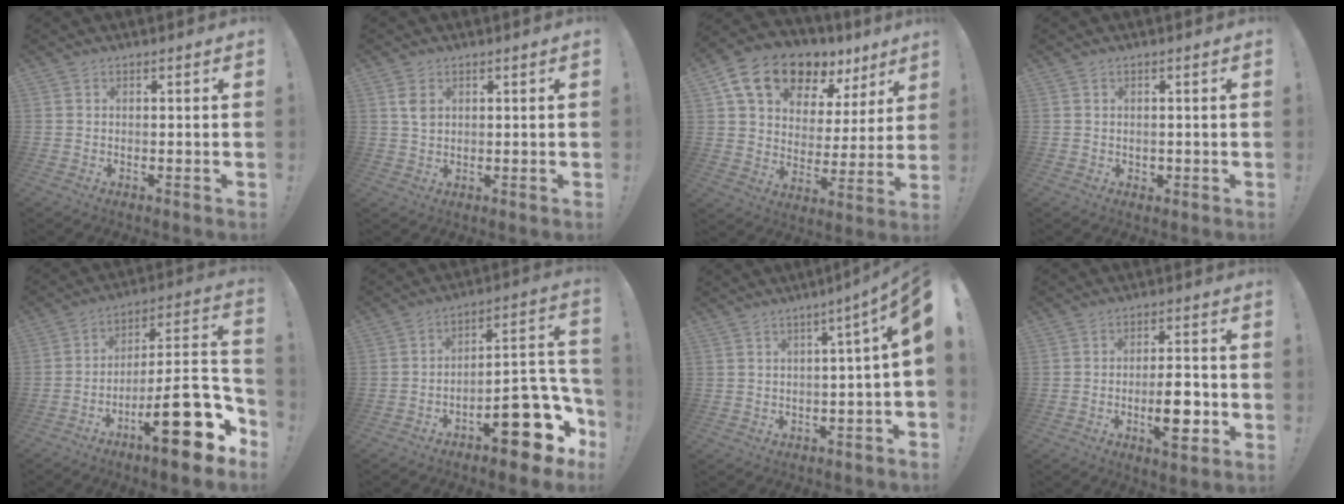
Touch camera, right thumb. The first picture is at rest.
{"total": 3.6, "force": [1.4, 2.3, 2.3], "torque": [-0.037, 0.003, 0.025]}
{"total": 16.1, "force": [11.2, 8.8, 7.4], "torque": [-0.123, -0.071, 0.205]}
{"total": 1.1, "force": [0.3, 1.1, 0.1], "torque": [0.004, 0.000, 0.004]}
{"total": 23.0, "force": [-10.0, 6.1, 19.8], "torque": [-0.277, 0.053, -0.157]}
{"total": 19.1, "force": [-10.1, 7.9, 14.2], "torque": [-0.149, 0.060, -0.151]}
{"total": 5.1, "force": [0.5, -0.5, 5.1], "torque": [-0.071, -0.019, 0.003]}
{"total": 9.9, "force": [-3.1, 3.4, 8.8], "torque": [-0.132, 0.006, -0.053]}